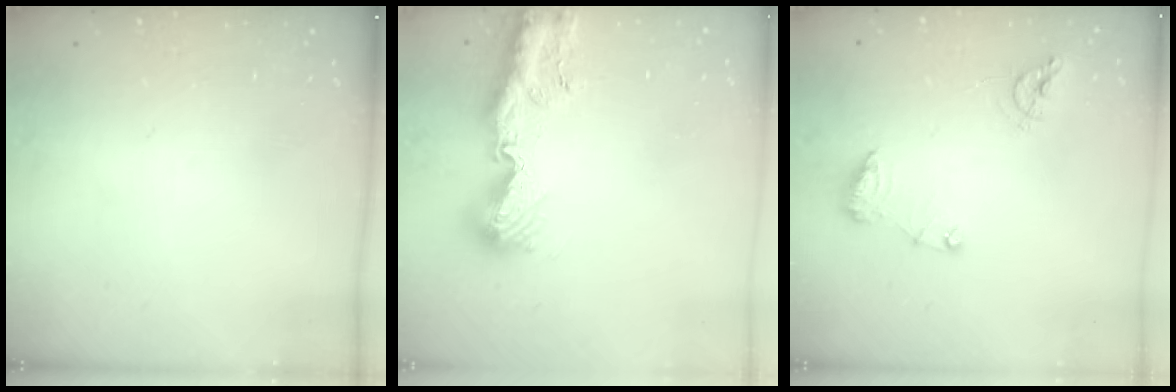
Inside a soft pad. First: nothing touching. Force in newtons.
{"total": 12.2, "press": 12.1, "slide": 0.8}
{"total": 8.9, "press": 8.9, "slide": 1.0}